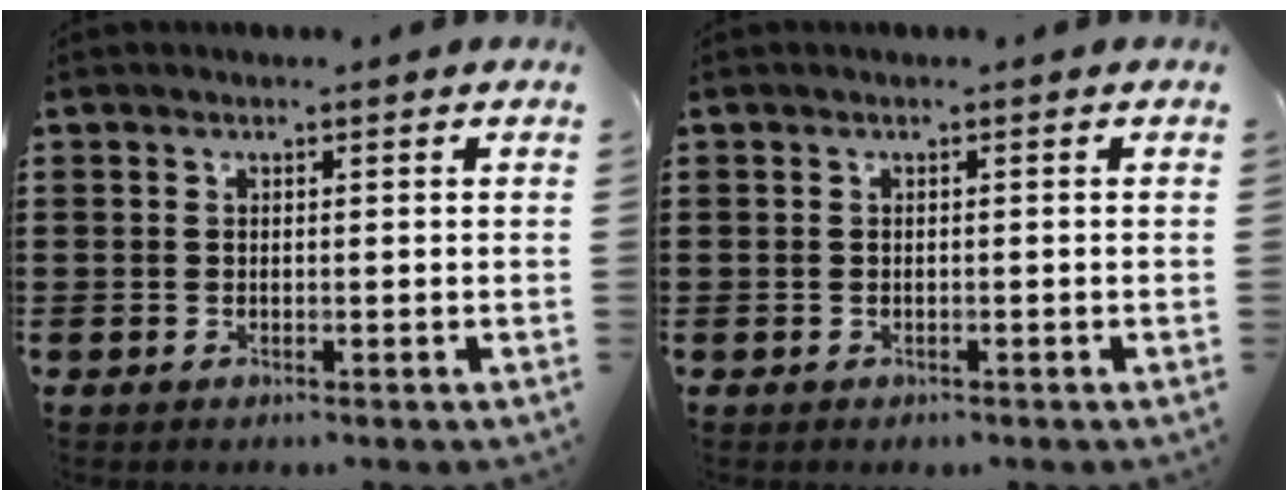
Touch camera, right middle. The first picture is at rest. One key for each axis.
{"total": 0.0}